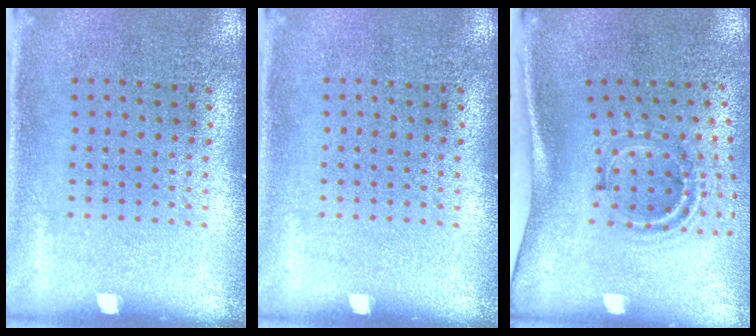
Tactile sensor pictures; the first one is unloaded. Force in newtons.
{"total": 0.0}
{"total": 1.4, "press": 1.0, "slide": 1.0}